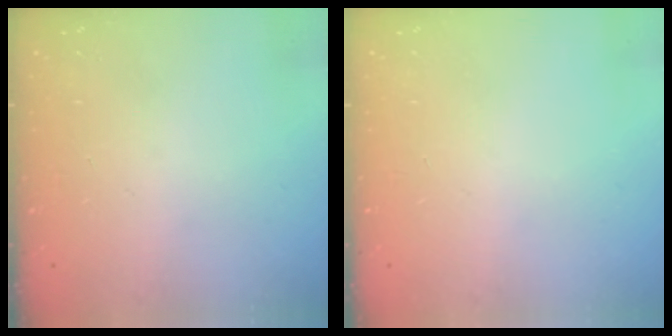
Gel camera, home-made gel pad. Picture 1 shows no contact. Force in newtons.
{"total": 0.0}